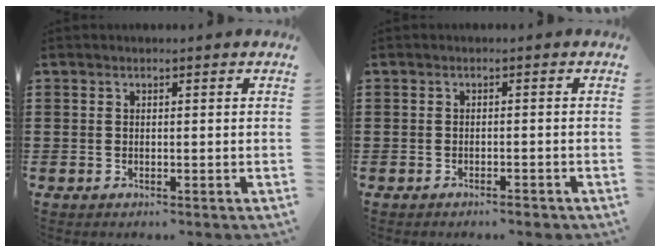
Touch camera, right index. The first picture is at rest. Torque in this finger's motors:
{"motor_torque": [1.09, 1.05, 0.03, 0.00]}